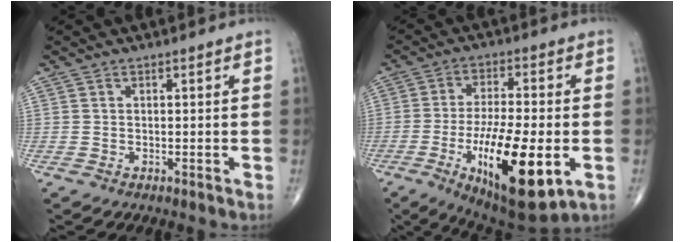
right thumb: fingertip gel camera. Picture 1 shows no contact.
{"total": 19.3, "force": [-5.6, 6.1, 17.4], "torque": [-0.298, -0.007, -0.079]}